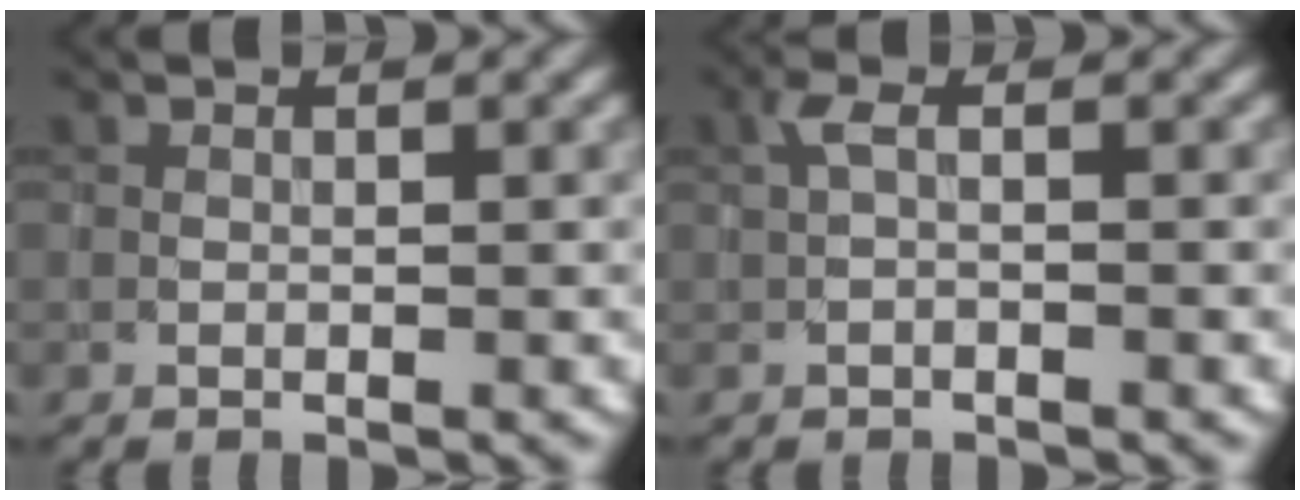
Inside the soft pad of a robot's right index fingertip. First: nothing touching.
{"total": 1.3, "force": [0.1, 0.4, 1.3], "torque": [-0.030, 0.002, -0.001]}